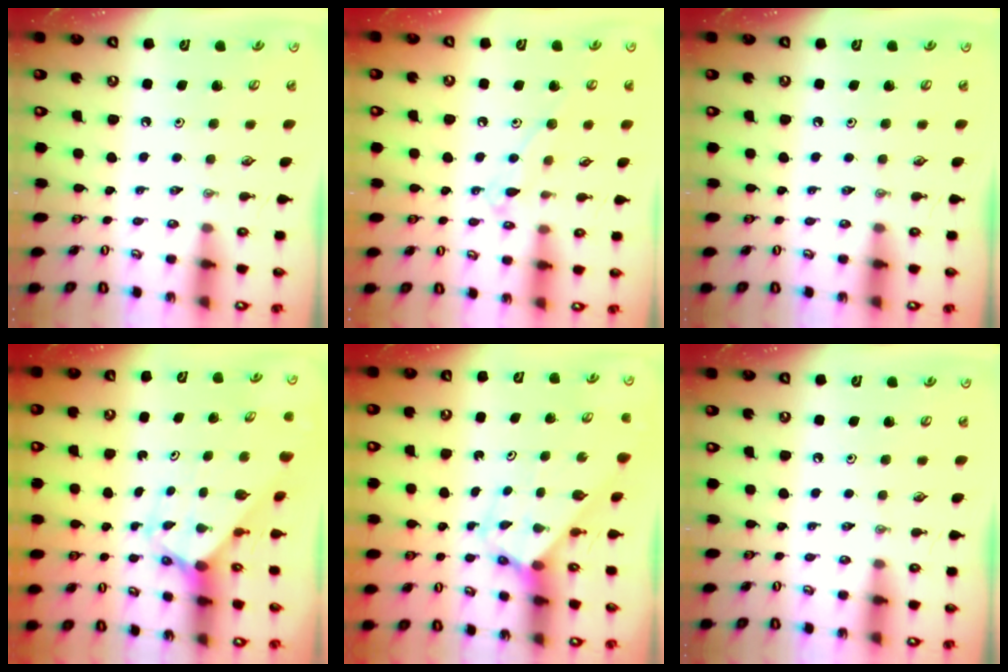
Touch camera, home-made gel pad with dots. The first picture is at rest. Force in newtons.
{"total": 8.8, "press": 8.7, "slide": 0.8}
{"total": 0.0}
{"total": 2.3, "press": 2.3, "slide": 0.2}
{"total": 2.7, "press": 2.7, "slide": 0.2}
{"total": 0.0}